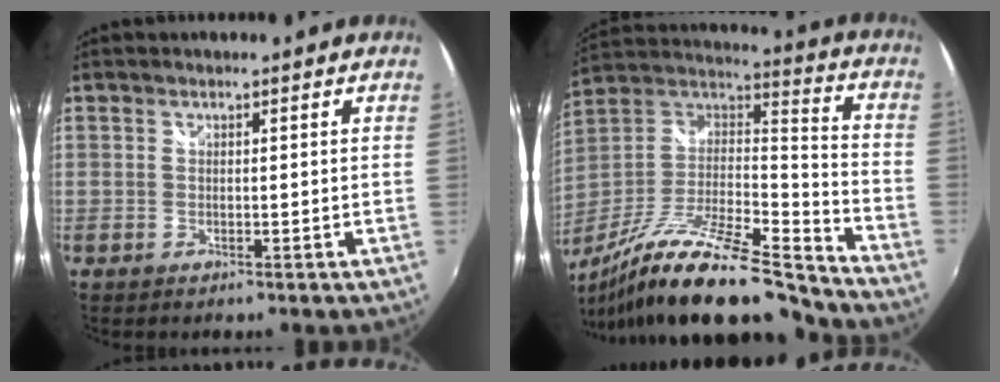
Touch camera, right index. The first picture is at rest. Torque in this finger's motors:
{"motor_torque": [1.07, -1.07, 0.23, 0.13]}